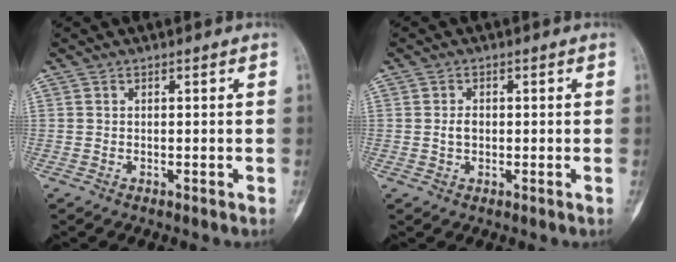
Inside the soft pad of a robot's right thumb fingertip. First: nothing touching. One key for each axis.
{"total": 2.0, "fx": 0.0, "fy": 1.3, "fz": 1.5, "tx": -0.026, "ty": 0.003, "tz": 0.000}